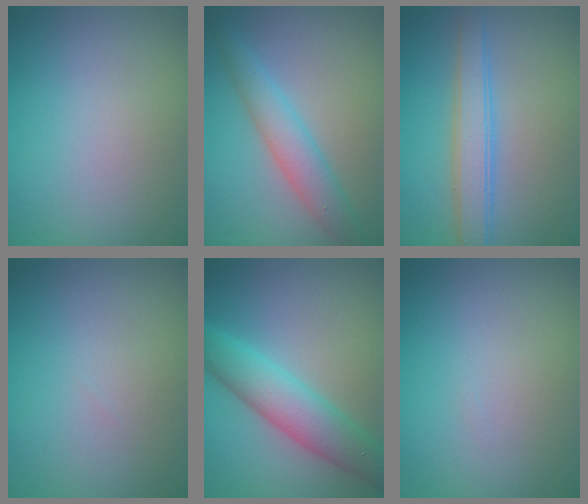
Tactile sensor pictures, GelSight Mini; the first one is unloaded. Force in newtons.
{"total": 3.6, "press": 3.6, "slide": 0.0}
{"total": 3.5, "press": 3.5, "slide": 0.1}
{"total": 0.0}
{"total": 5.7, "press": 5.7, "slide": 0.1}
{"total": 0.0}